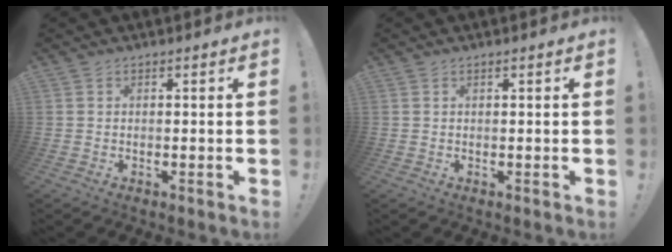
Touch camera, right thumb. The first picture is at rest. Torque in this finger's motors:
{"motor_torque": [-0.09, -0.02, -0.01, -0.20, 0.07]}